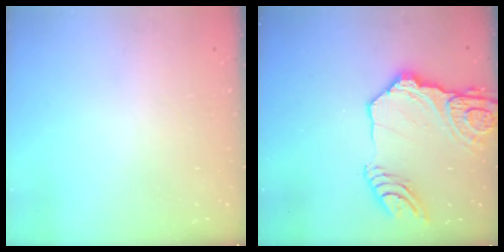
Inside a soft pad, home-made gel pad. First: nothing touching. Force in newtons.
{"total": 19.8, "press": 19.7, "slide": 2.3}